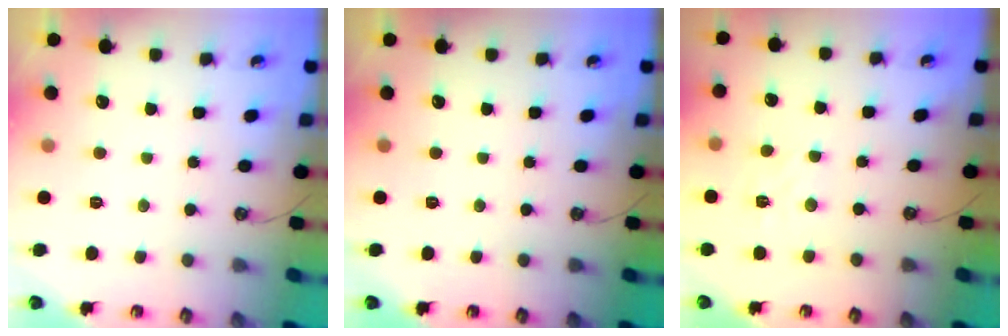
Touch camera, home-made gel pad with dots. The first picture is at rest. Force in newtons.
{"total": 0.0}
{"total": 2.8, "press": 2.7, "slide": 0.5}